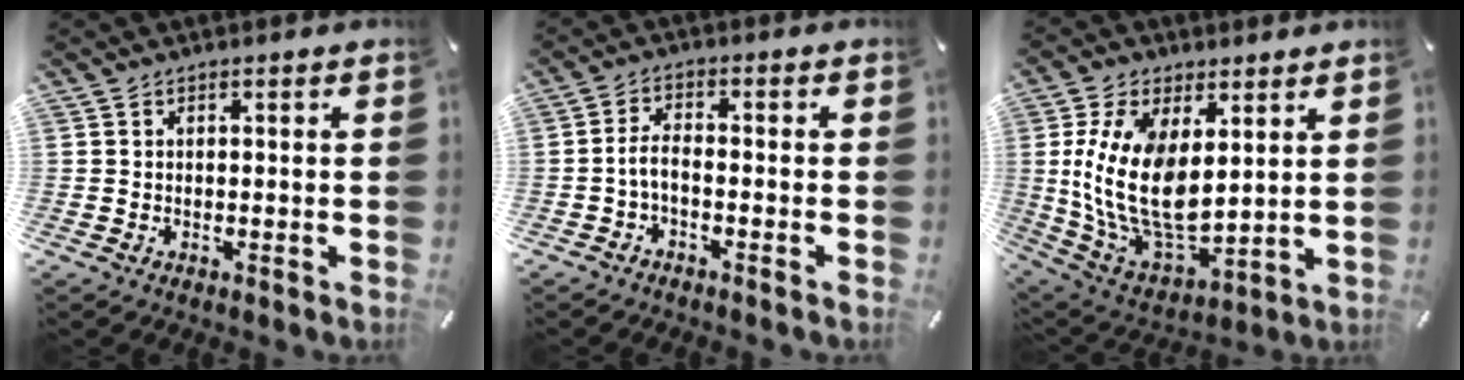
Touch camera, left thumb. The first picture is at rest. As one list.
[{"total": 4.0, "force": [-1.7, 1.6, 3.2], "torque": [-0.071, 0.009, -0.035]}, {"total": 16.5, "force": [3.2, 9.9, 12.8], "torque": [-0.276, -0.028, 0.063]}]